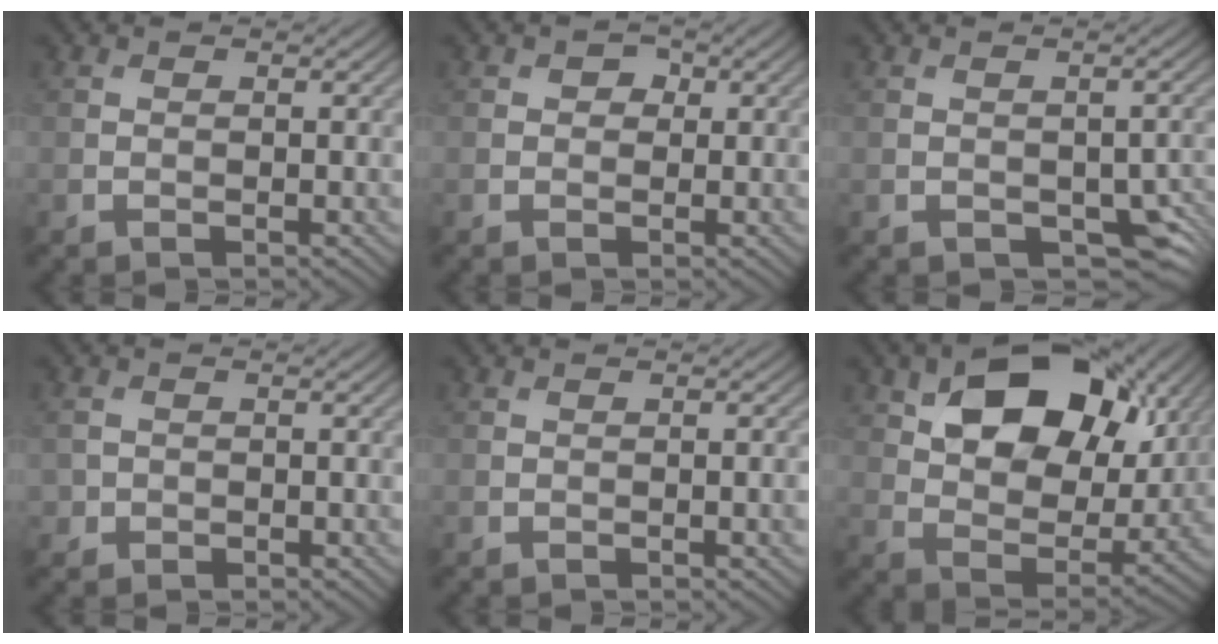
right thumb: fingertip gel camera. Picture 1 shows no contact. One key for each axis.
{"total": 1.7, "fx": 0.5, "fy": 1.4, "fz": 0.8, "tx": -0.009, "ty": 0.001, "tz": 0.002}
{"total": 5.2, "fx": -1.9, "fy": 3.3, "fz": 3.6, "tx": -0.048, "ty": -0.019, "tz": -0.019}
{"total": 1.6, "fx": -0.1, "fy": 1.5, "fz": 0.4, "tx": -0.007, "ty": -0.005, "tz": -0.006}
{"total": 1.1, "fx": -0.1, "fy": 0.2, "fz": 1.0, "tx": -0.013, "ty": -0.002, "tz": -0.001}
{"total": 16.0, "fx": 6.9, "fy": 9.5, "fz": 10.9, "tx": -0.192, "ty": 0.001, "tz": 0.111}